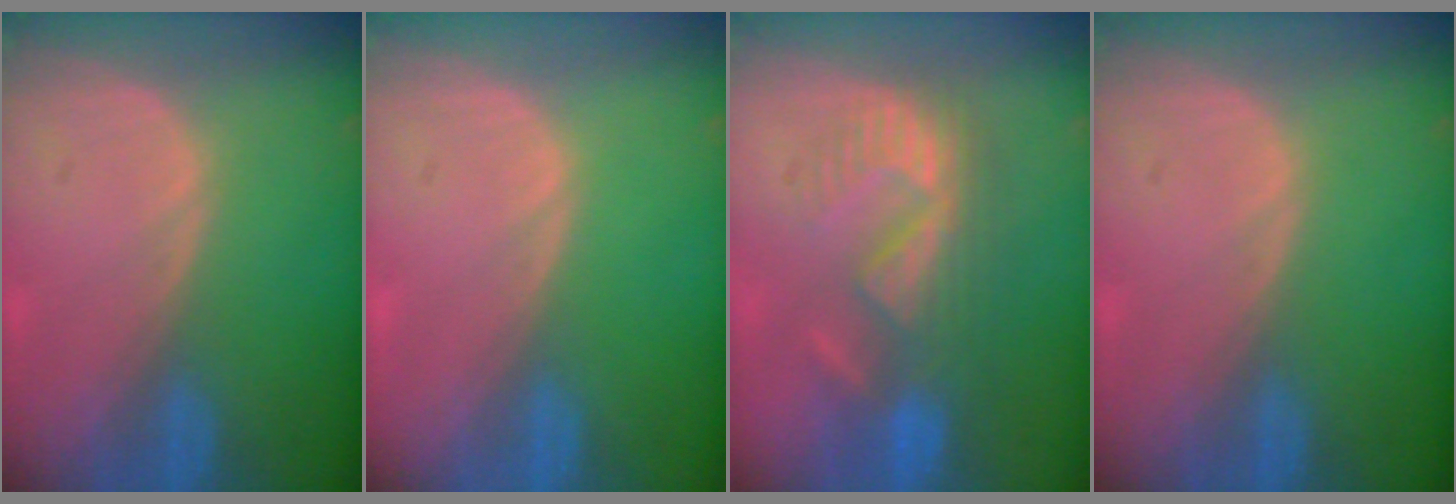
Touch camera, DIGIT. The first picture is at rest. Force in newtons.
{"total": 0.0}
{"total": 8.7, "press": 8.2, "slide": 3.0}
{"total": 0.0}